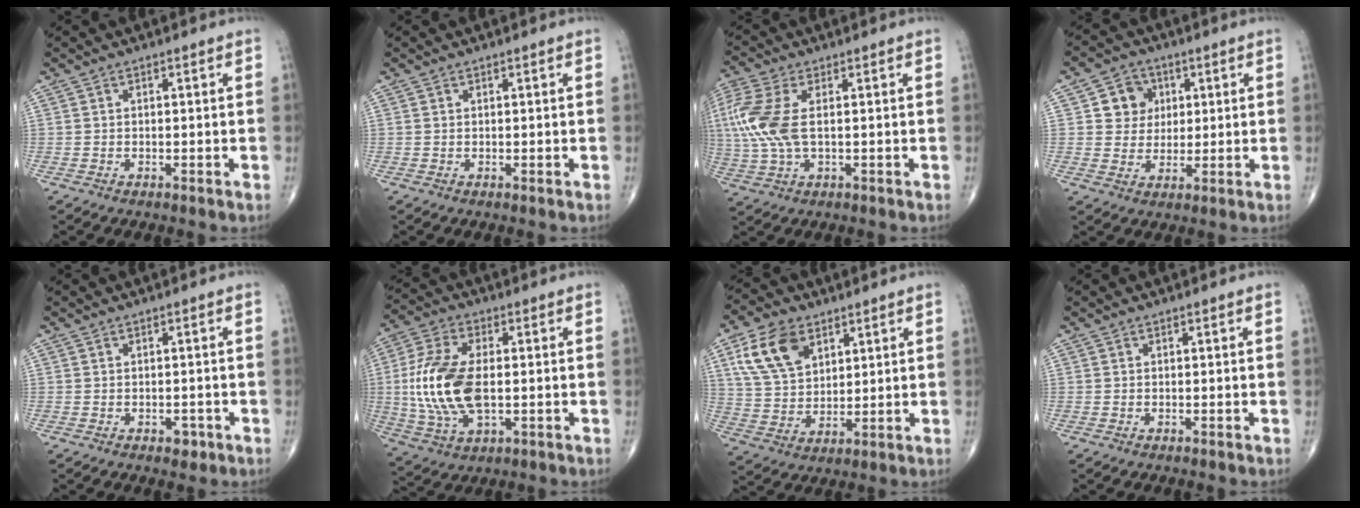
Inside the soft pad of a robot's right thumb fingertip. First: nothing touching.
{"total": 0.0}
{"total": 11.6, "force": [1.4, 5.7, 10.0], "torque": [-0.266, 0.009, 0.030]}
{"total": 7.1, "force": [2.0, 6.5, 2.2], "torque": [0.002, -0.001, 0.031]}
{"total": 1.9, "force": [-0.9, 1.3, 1.0], "torque": [-0.004, 0.002, -0.008]}
{"total": 16.0, "force": [-0.2, 8.5, 13.6], "torque": [-0.294, -0.002, 0.000]}
{"total": 12.4, "force": [5.8, 7.8, 7.6], "torque": [-0.128, -0.017, 0.116]}
{"total": 0.0}